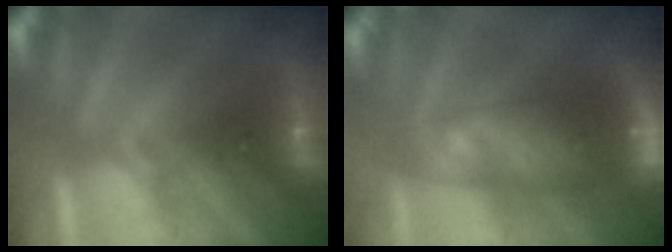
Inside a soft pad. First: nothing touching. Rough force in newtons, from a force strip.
{"total": 8.6}